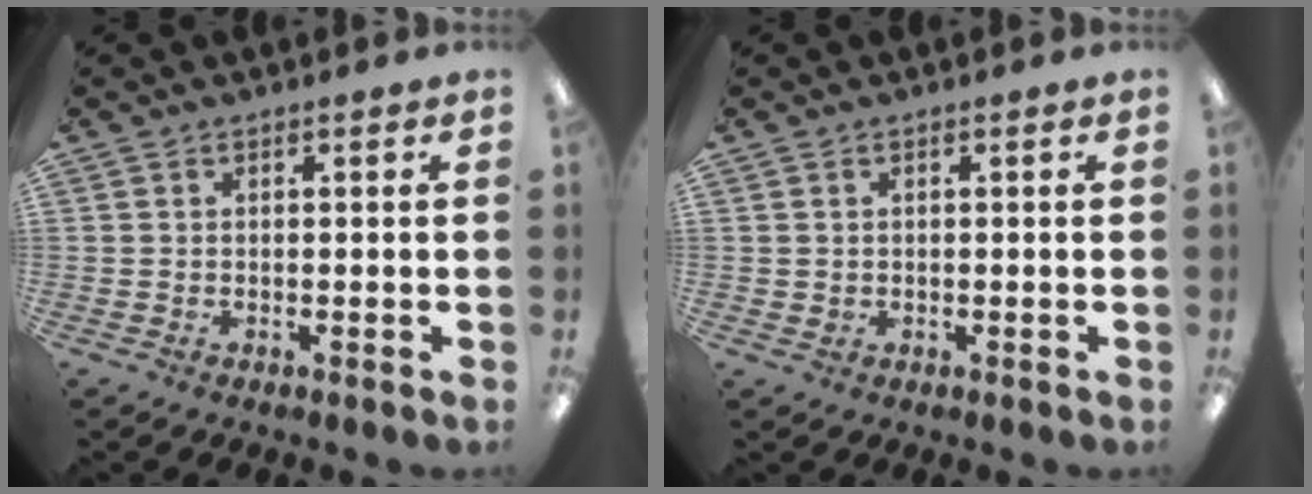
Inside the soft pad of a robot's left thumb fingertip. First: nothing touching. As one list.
[{"total": 0.9, "force": [0.3, 0.8, 0.1], "torque": [-0.003, 0.004, 0.005]}]